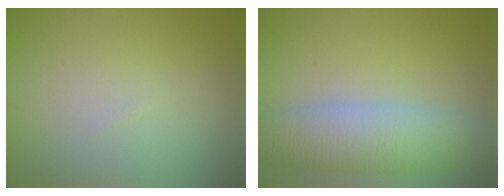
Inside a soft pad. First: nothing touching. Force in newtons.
{"total": 6.5, "press": 6.5, "slide": 0.2}